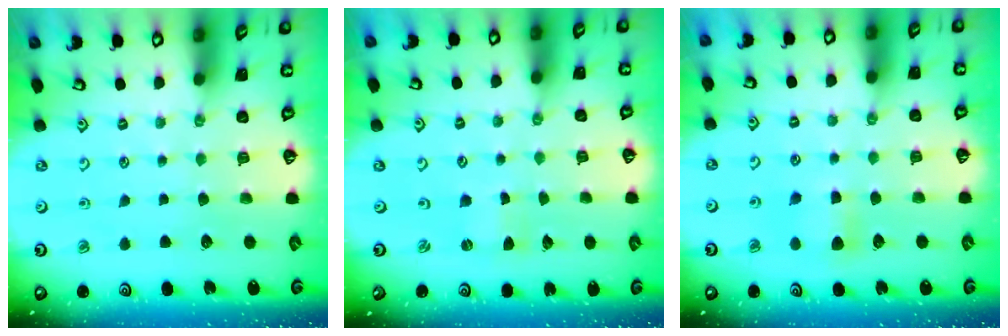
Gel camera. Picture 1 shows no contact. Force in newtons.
{"total": 0.0}
{"total": 5.5, "press": 5.5, "slide": 0.7}